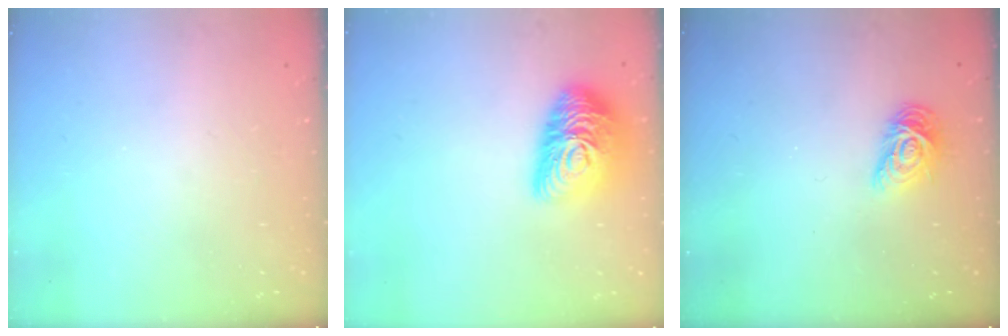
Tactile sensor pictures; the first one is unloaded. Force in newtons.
{"total": 16.3, "press": 16.3, "slide": 1.1}
{"total": 9.7, "press": 9.7, "slide": 0.3}